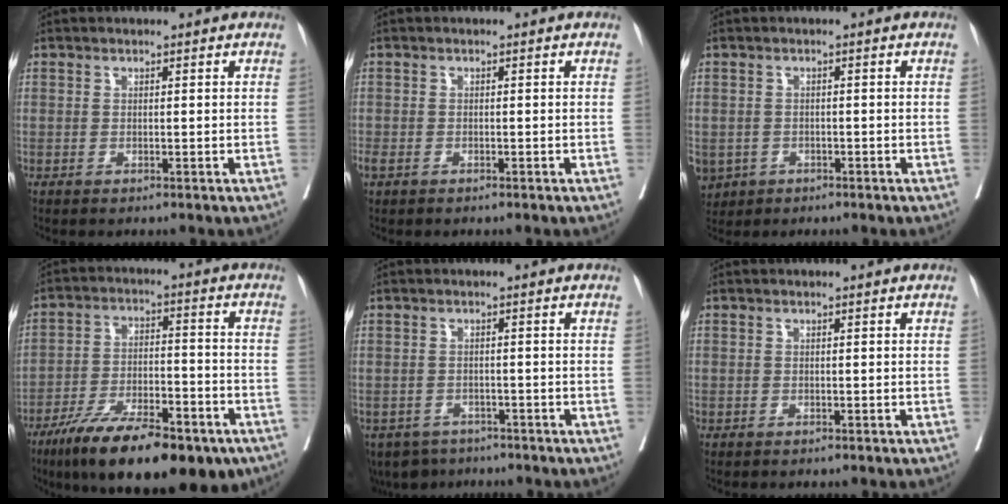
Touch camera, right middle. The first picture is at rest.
{"total": 1.6, "force": [-0.9, 0.6, 1.1], "torque": [-0.039, 0.002, -0.014]}
{"total": 6.7, "force": [-3.3, 5.5, 2.1], "torque": [-0.062, -0.003, -0.048]}
{"total": 19.2, "force": [-13.1, 5.5, 12.9], "torque": [-0.184, -0.010, -0.213]}
{"total": 5.6, "force": [-4.3, 3.4, 1.1], "torque": [-0.013, 0.000, -0.066]}
{"total": 0.0}